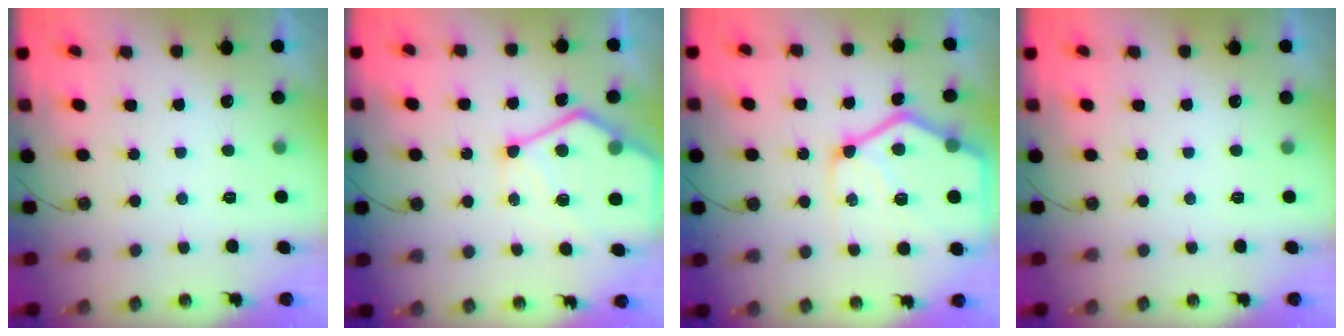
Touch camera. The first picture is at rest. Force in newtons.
{"total": 15.8, "press": 15.7, "slide": 1.6}
{"total": 20.1, "press": 20.0, "slide": 2.0}
{"total": 0.0}